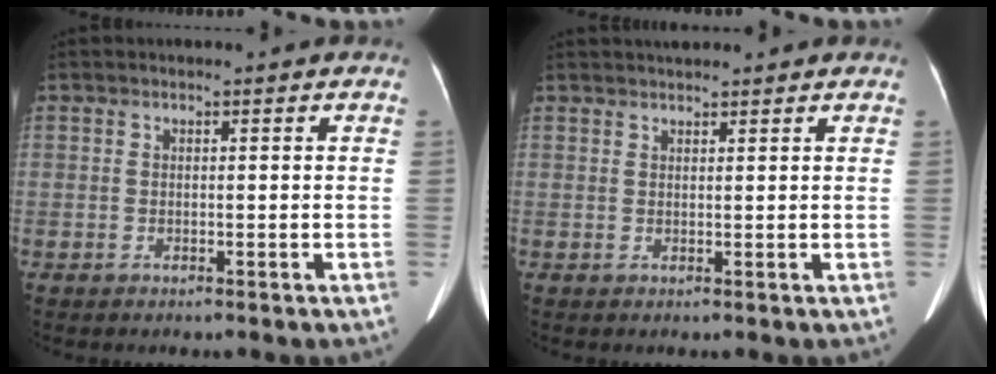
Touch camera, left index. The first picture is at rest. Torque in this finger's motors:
{"motor_torque": [0.70, -0.87, 0.20, 0.09]}